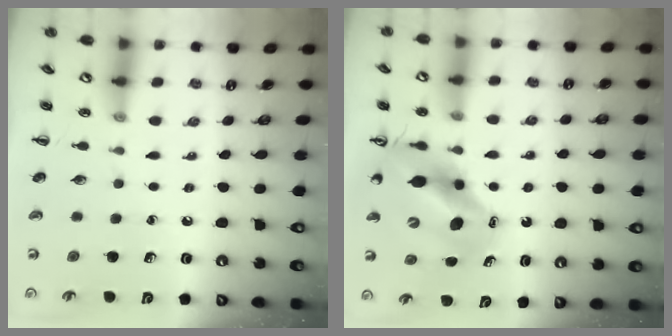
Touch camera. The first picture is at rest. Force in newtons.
{"total": 12.7, "press": 12.1, "slide": 3.7}